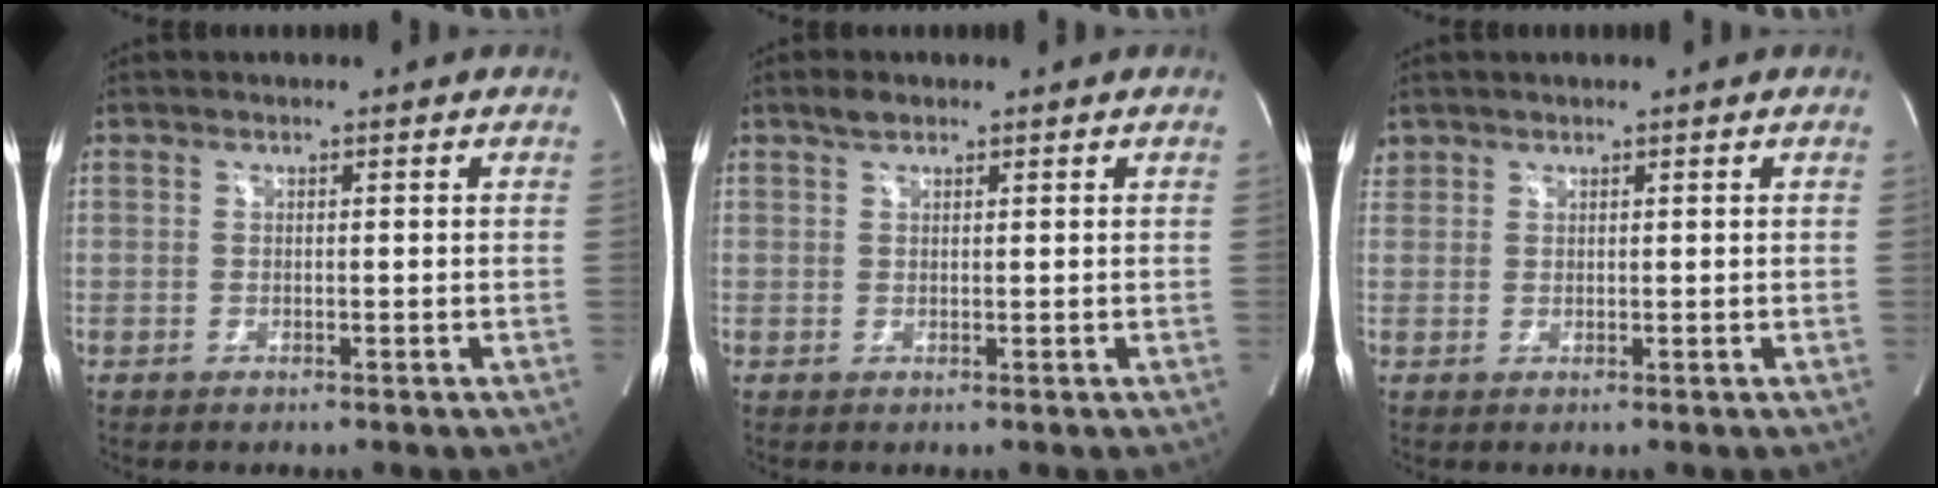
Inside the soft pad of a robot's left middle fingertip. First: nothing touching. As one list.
[{"total": 1.6, "force": [1.2, 0.7, 0.7], "torque": [-0.020, 0.007, 0.024]}, {"total": 1.4, "force": [1.1, 0.8, 0.0], "torque": [0.003, 0.012, 0.021]}]